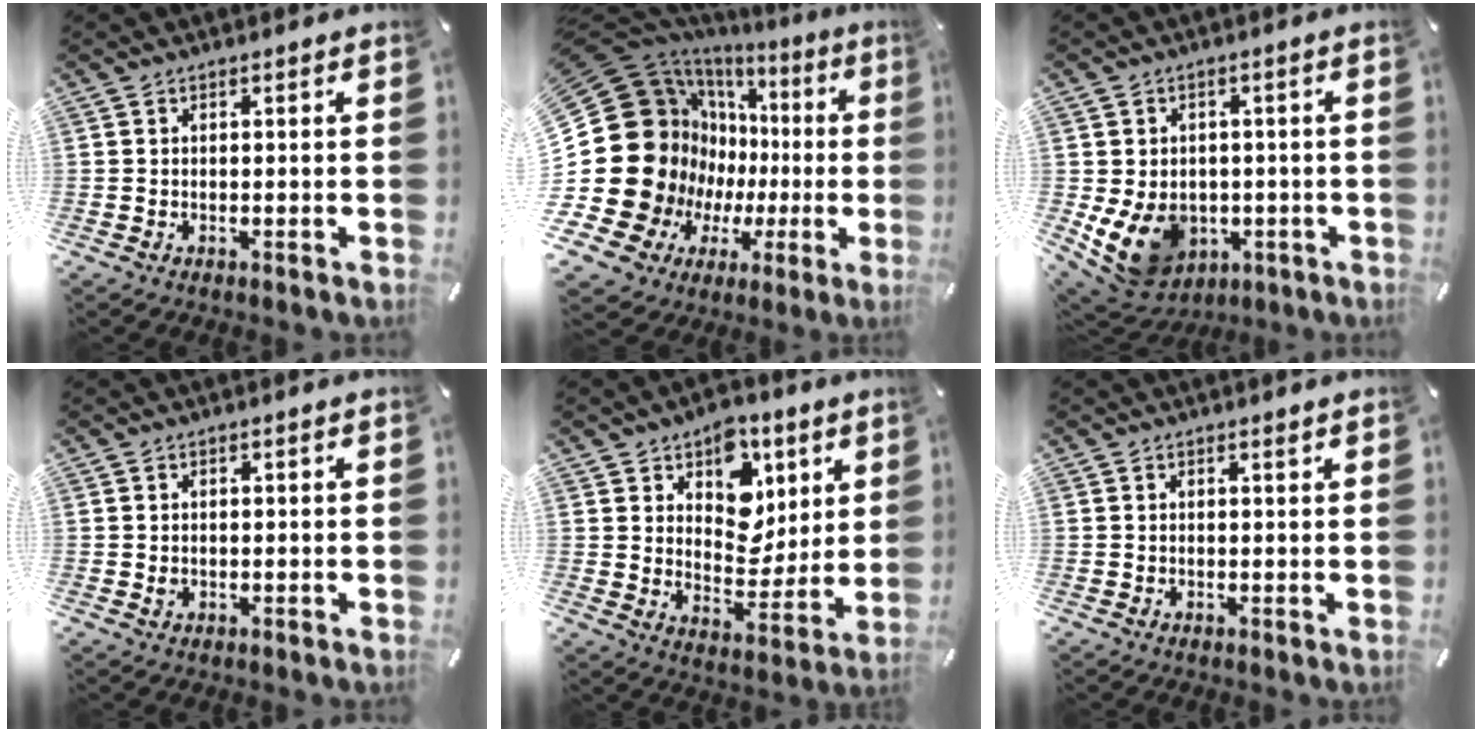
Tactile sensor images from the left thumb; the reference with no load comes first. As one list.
[{"total": 29.2, "force": [1.6, 22.0, 19.1], "torque": [-0.335, -0.085, 0.094]}, {"total": 10.9, "force": [-2.8, 9.0, 5.6], "torque": [-0.123, -0.002, -0.048]}, {"total": 0.9, "force": [0.1, 0.8, 0.4], "torque": [-0.001, 0.000, -0.001]}, {"total": 12.1, "force": [5.0, 9.8, 5.0], "torque": [-0.064, -0.043, 0.091]}, {"total": 0.7, "force": [0.4, 0.1, 0.5], "torque": [-0.010, 0.000, 0.008]}]